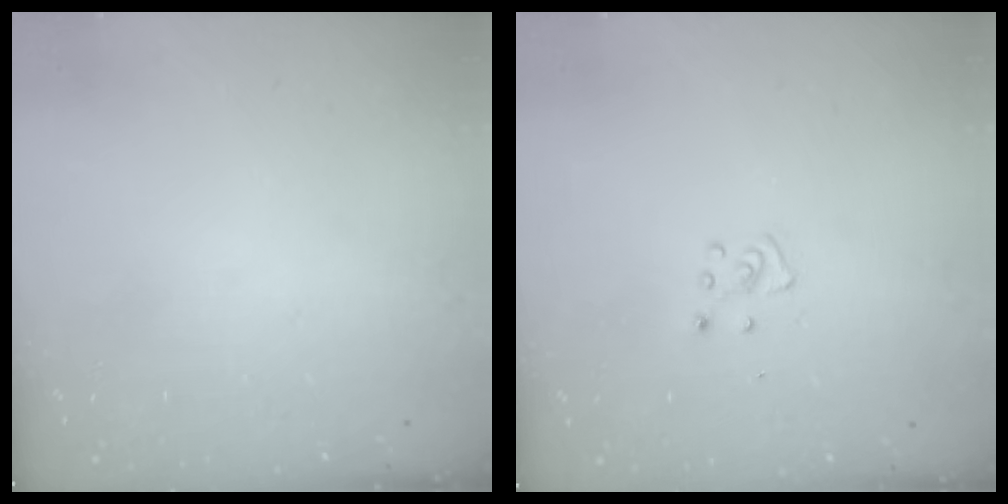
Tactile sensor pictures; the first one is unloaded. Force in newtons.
{"total": 4.6, "press": 4.6, "slide": 0.5}